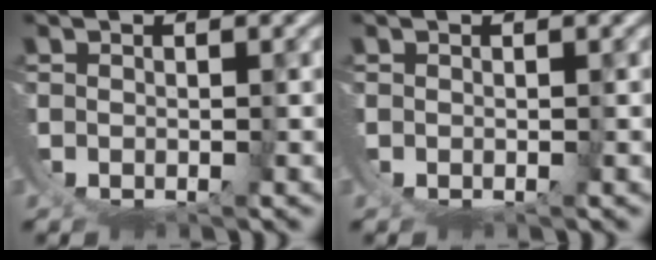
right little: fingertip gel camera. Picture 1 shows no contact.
{"total": 0.0}